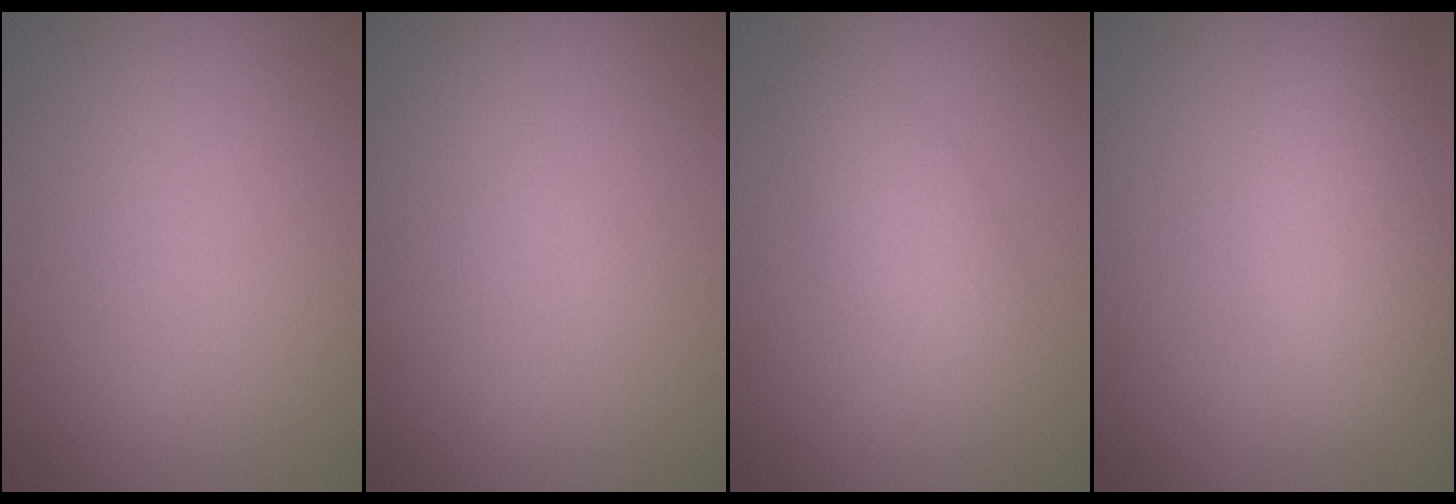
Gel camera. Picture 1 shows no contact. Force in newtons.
{"total": 0.0}
{"total": 3.0, "press": 3.0, "slide": 0.1}
{"total": 5.3, "press": 5.3, "slide": 0.2}